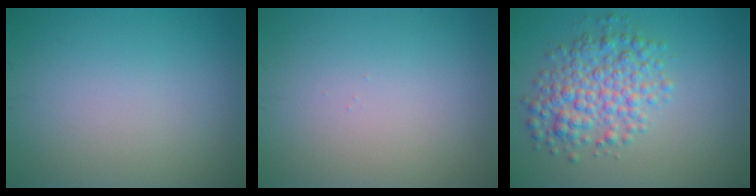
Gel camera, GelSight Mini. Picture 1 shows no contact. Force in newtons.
{"total": 0.0}
{"total": 5.0, "press": 5.0, "slide": 0.0}